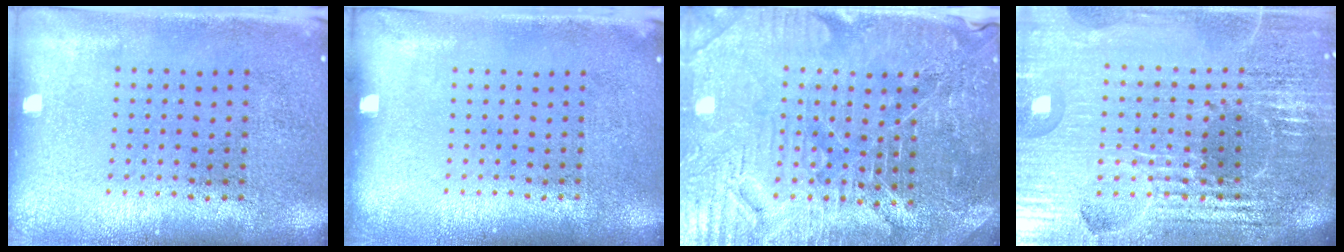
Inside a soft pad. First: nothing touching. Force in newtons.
{"total": 0.0}
{"total": 4.6, "press": 4.4, "slide": 1.3}
{"total": 6.5, "press": 5.7, "slide": 3.1}